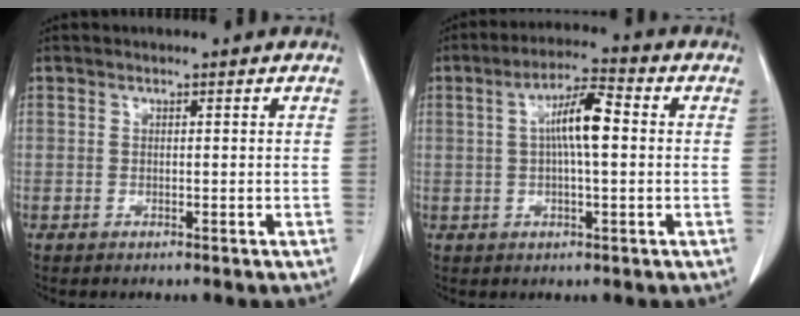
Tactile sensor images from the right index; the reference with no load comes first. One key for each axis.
{"total": 7.2, "fx": 0.8, "fy": 1.2, "fz": 7.1, "tx": -0.133, "ty": 0.016, "tz": 0.008}